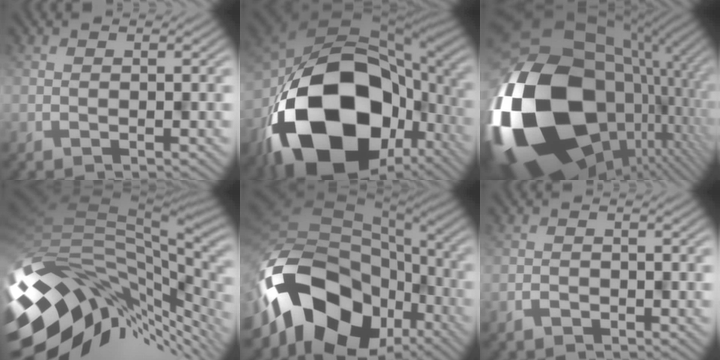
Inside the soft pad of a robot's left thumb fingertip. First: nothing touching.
{"total": 20.9, "force": [-7.2, 14.0, 13.7], "torque": [-0.314, -0.060, -0.085]}
{"total": 22.3, "force": [-2.5, 16.1, 15.2], "torque": [-0.378, -0.068, -0.020]}
{"total": 13.9, "force": [-3.1, 8.0, 10.9], "torque": [-0.214, -0.025, -0.047]}
{"total": 17.3, "force": [-7.5, 11.5, 10.4], "torque": [-0.226, -0.046, -0.102]}
{"total": 1.1, "force": [-0.9, 0.5, -0.5], "torque": [0.004, -0.006, -0.013]}